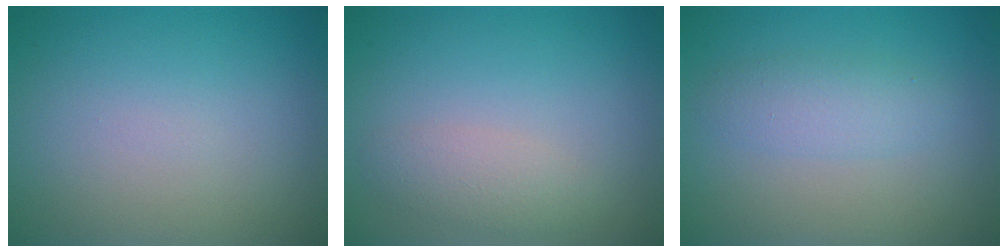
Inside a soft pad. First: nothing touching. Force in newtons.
{"total": 1.9, "press": 1.9, "slide": 0.0}
{"total": 2.3, "press": 2.3, "slide": 0.1}